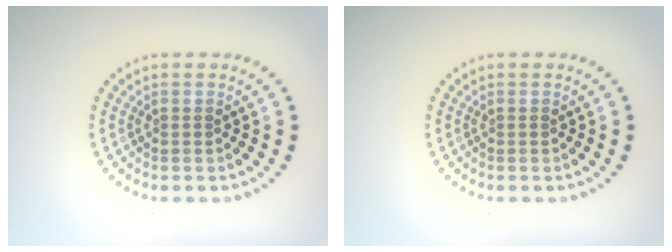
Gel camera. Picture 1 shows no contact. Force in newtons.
{"total": 0.0}